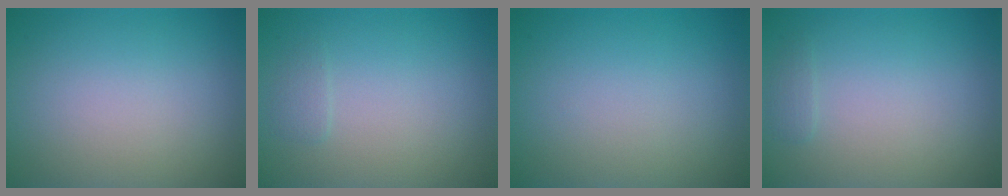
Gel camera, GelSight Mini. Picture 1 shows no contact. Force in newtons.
{"total": 0.7, "press": 0.7, "slide": 0.2}
{"total": 0.0}
{"total": 0.7, "press": 0.7, "slide": 0.1}